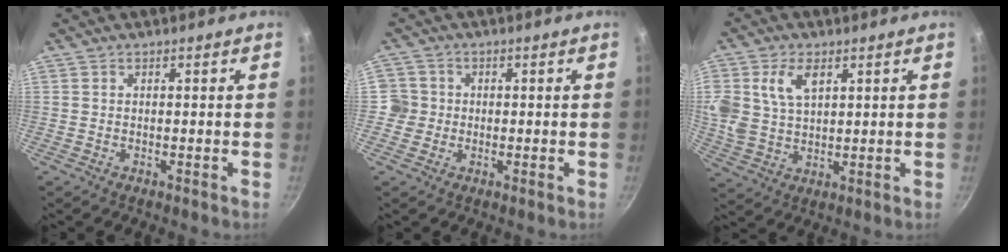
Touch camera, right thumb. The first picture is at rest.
{"total": 3.9, "force": [-0.5, 3.9, 0.6], "torque": [0.019, 0.010, -0.016]}
{"total": 10.2, "force": [3.9, 6.5, 6.9], "torque": [-0.130, -0.009, 0.076]}